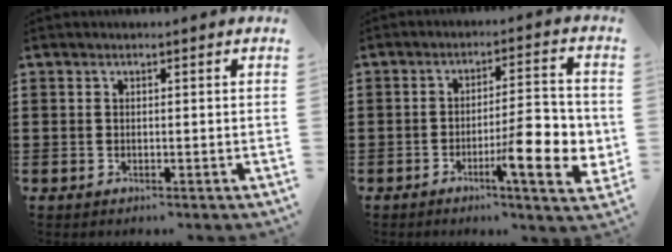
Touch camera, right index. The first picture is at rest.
{"total": 9.5, "force": [-2.8, 2.2, 8.8], "torque": [-0.125, -0.007, -0.045]}